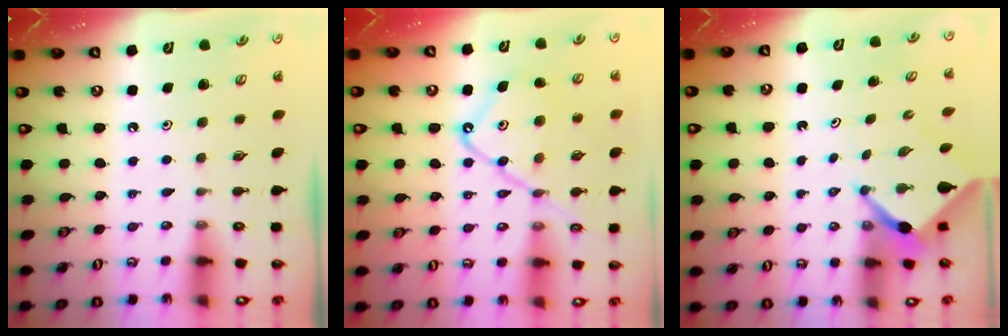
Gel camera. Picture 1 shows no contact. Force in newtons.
{"total": 15.3, "press": 15.2, "slide": 1.6}
{"total": 3.4, "press": 3.4, "slide": 0.2}